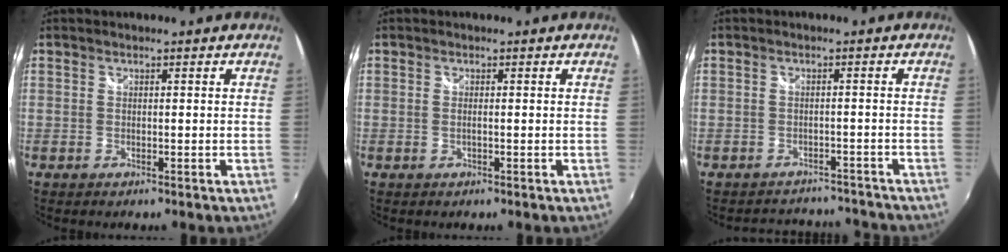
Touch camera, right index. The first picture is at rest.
{"total": 0.7, "force": [-0.2, 0.0, 0.6], "torque": [-0.013, 0.000, -0.004]}
{"total": 9.2, "force": [-8.4, 3.4, 1.8], "torque": [-0.033, 0.021, -0.100]}